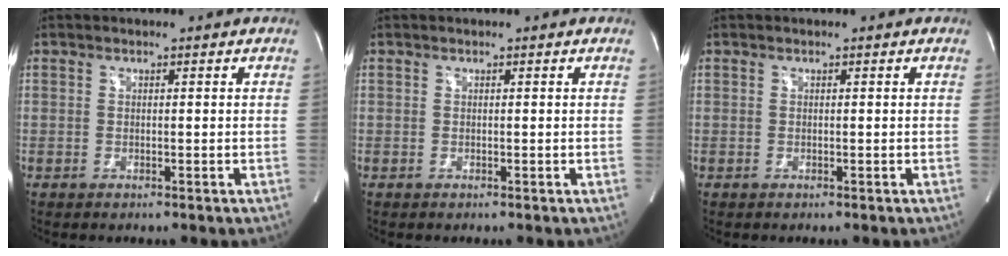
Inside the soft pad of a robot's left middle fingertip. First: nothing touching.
{"total": 0.0}
{"total": 0.0}